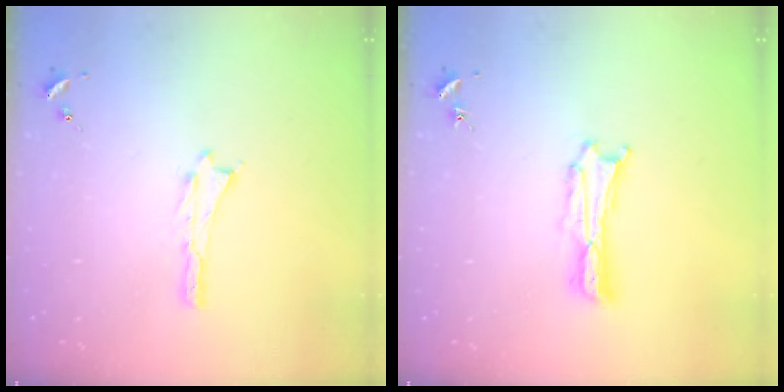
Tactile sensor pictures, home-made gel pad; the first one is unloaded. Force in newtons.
{"total": 1.2, "press": 1.2, "slide": 0.2}